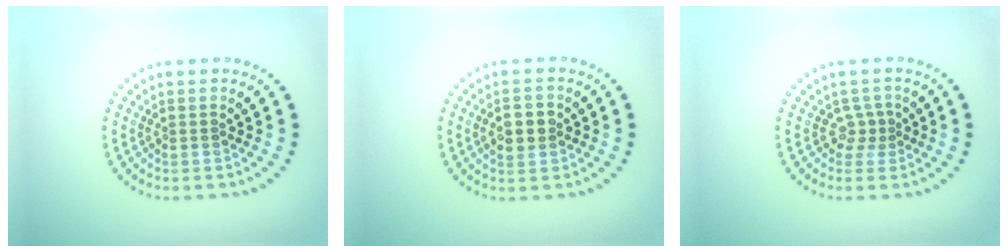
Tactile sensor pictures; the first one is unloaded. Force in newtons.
{"total": 2.9, "press": 2.9, "slide": 0.1}
{"total": 1.6, "press": 1.0, "slide": 1.2}